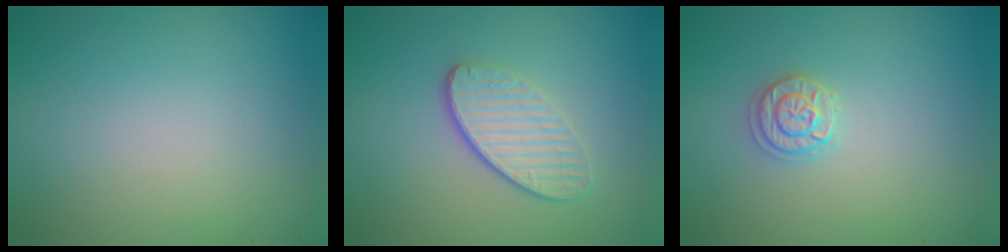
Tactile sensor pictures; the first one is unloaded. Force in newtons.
{"total": 3.6, "press": 2.9, "slide": 2.2}
{"total": 1.8, "press": 1.8, "slide": 0.1}